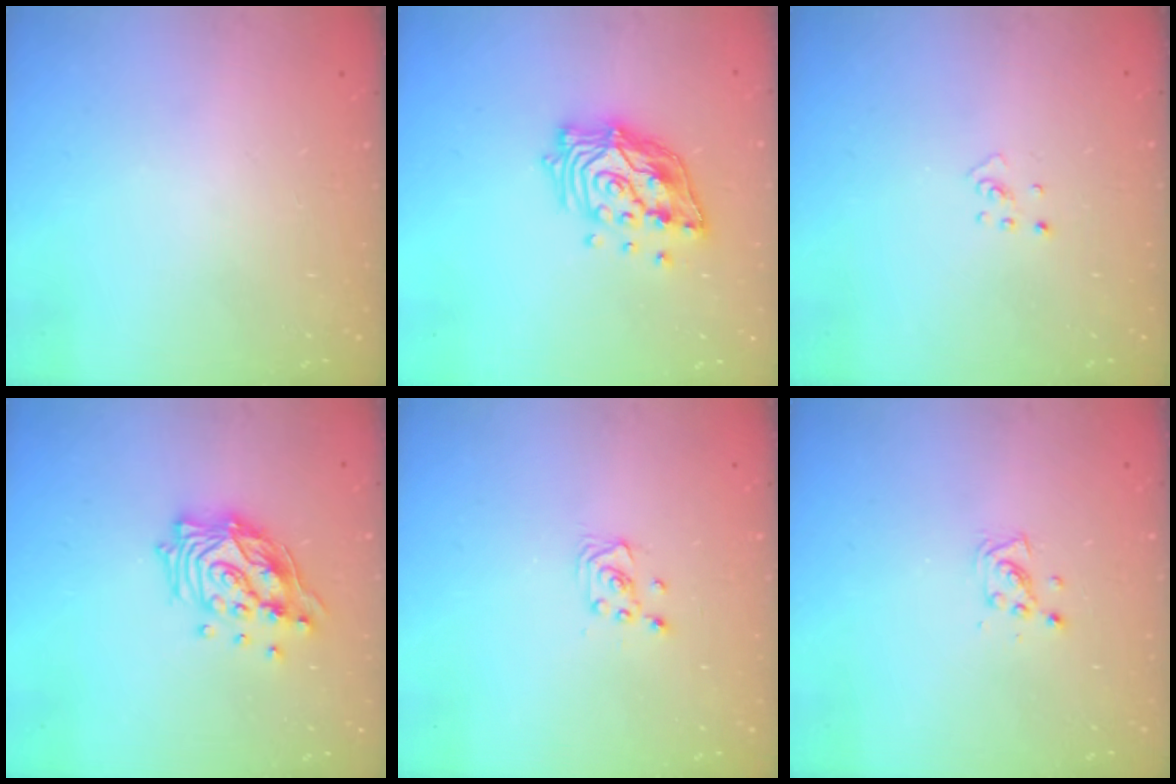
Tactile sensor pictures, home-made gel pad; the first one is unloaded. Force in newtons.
{"total": 14.9, "press": 14.8, "slide": 1.7}
{"total": 2.5, "press": 2.4, "slide": 0.5}
{"total": 15.2, "press": 15.2, "slide": 1.1}
{"total": 2.2, "press": 2.2, "slide": 0.3}
{"total": 5.0, "press": 4.7, "slide": 1.7}